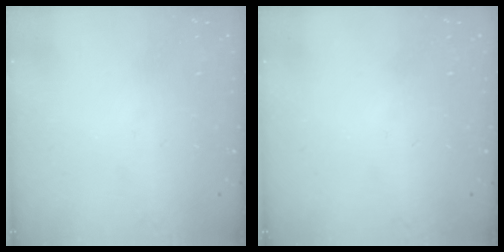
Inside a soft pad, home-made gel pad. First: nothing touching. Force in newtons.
{"total": 0.0}